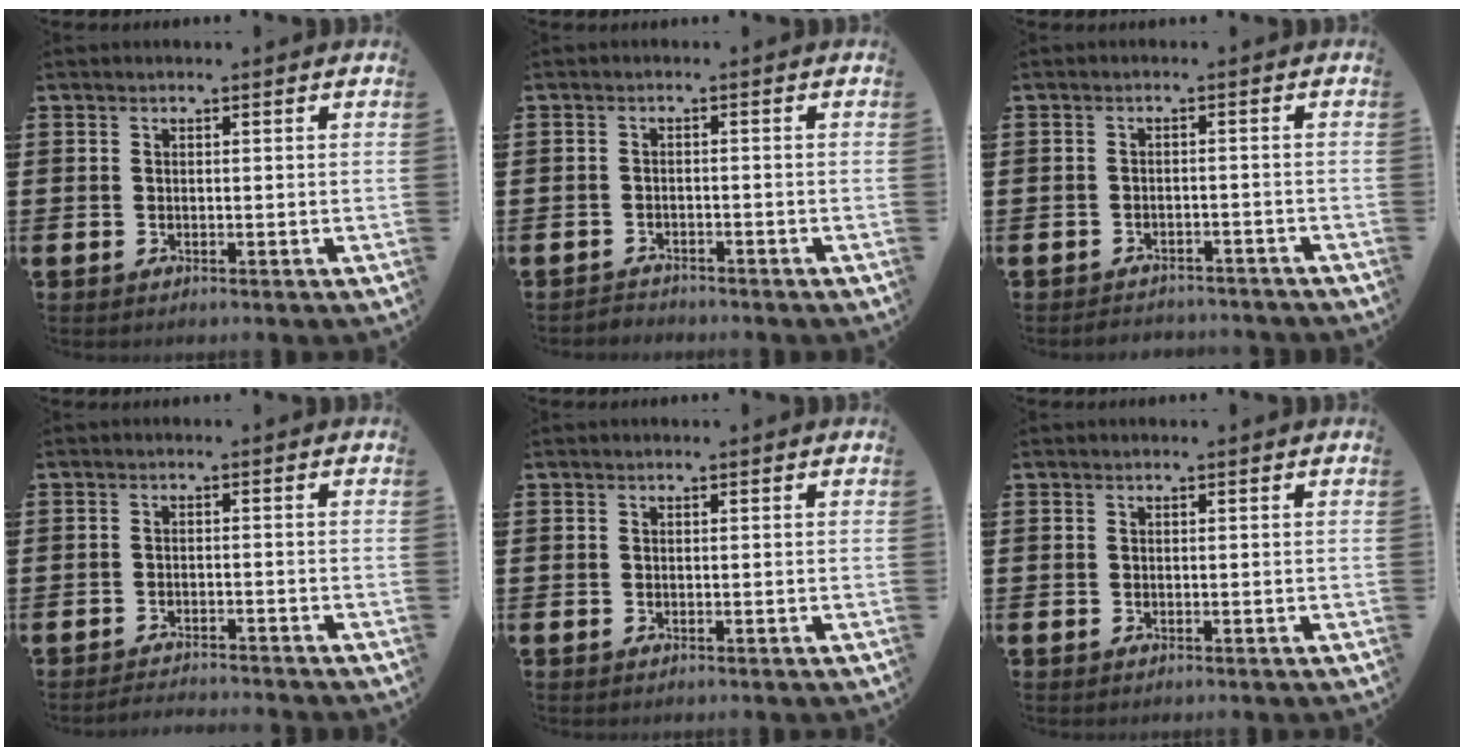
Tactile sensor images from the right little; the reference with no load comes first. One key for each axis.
{"total": 1.3, "fx": -1.3, "fy": 0.2, "fz": -0.2, "tx": -0.001, "ty": 0.004, "tz": -0.030}
{"total": 1.7, "fx": -1.7, "fy": 0.0, "fz": -0.2, "tx": -0.004, "ty": 0.004, "tz": -0.039}
{"total": 1.6, "fx": -1.6, "fy": -0.1, "fz": 0.0, "tx": -0.003, "ty": 0.004, "tz": -0.033}
{"total": 0.0}
{"total": 0.0}